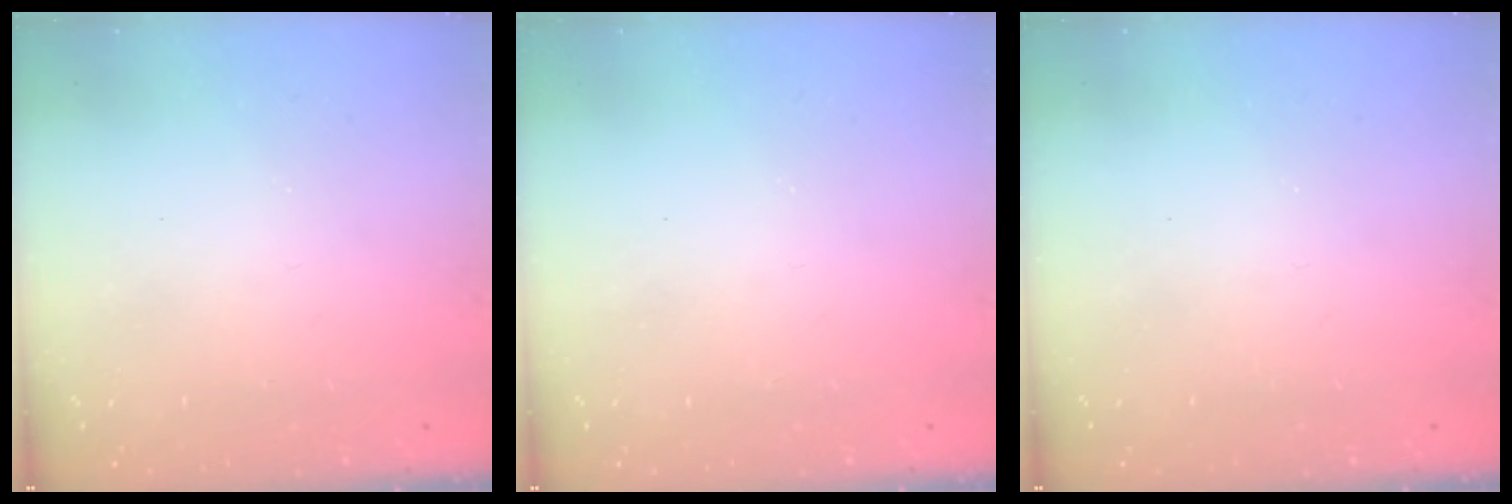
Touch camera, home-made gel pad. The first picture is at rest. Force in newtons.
{"total": 0.0}
{"total": 0.0}